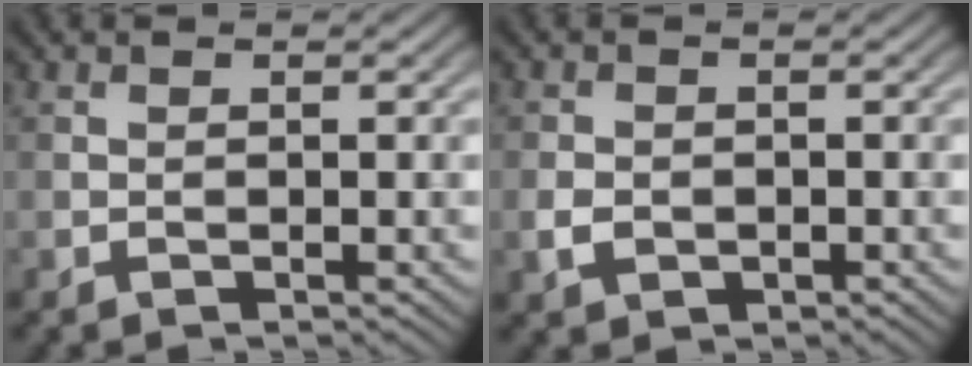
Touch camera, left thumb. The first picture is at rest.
{"total": 2.2, "force": [-0.8, 1.7, 1.2], "torque": [-0.025, -0.005, -0.018]}